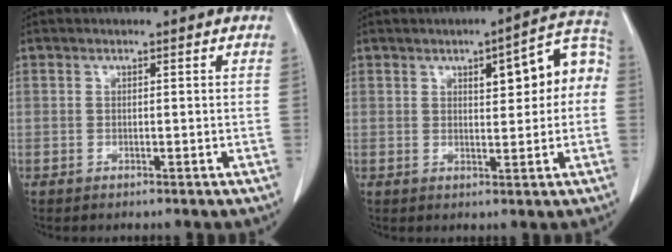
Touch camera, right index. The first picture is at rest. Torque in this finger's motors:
{"motor_torque": [0.69, 0.00, 0.21, 0.03]}